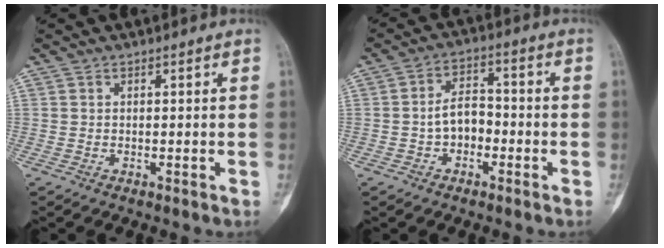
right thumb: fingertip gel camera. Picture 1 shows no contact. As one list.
[{"total": 5.9, "force": [-1.7, 4.0, 4.0], "torque": [-0.046, 0.029, -0.039]}]